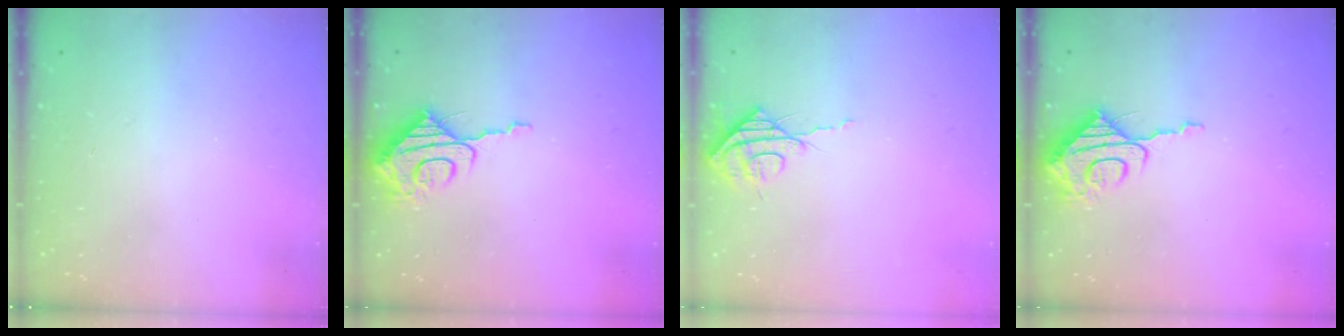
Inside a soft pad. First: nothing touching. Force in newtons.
{"total": 9.7, "press": 9.7, "slide": 0.2}
{"total": 7.4, "press": 7.4, "slide": 0.5}
{"total": 9.7, "press": 9.7, "slide": 0.2}